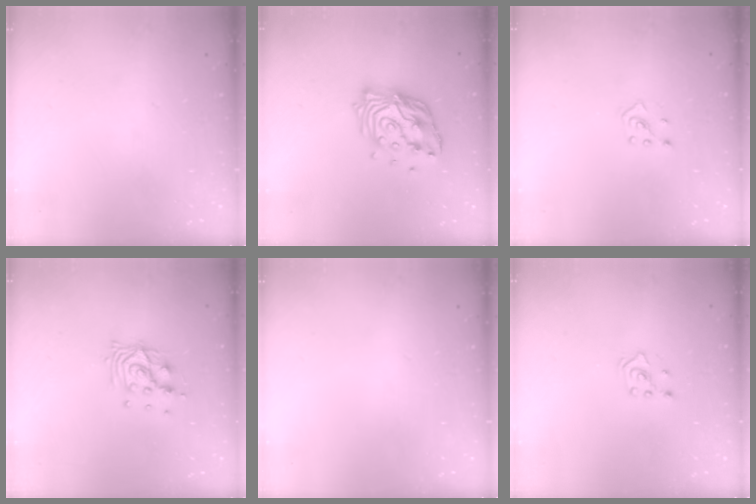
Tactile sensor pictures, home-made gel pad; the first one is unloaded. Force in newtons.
{"total": 13.7, "press": 13.6, "slide": 1.4}
{"total": 2.5, "press": 2.4, "slide": 0.7}
{"total": 10.3, "press": 10.3, "slide": 0.9}
{"total": 0.0}
{"total": 2.4, "press": 2.2, "slide": 0.8}